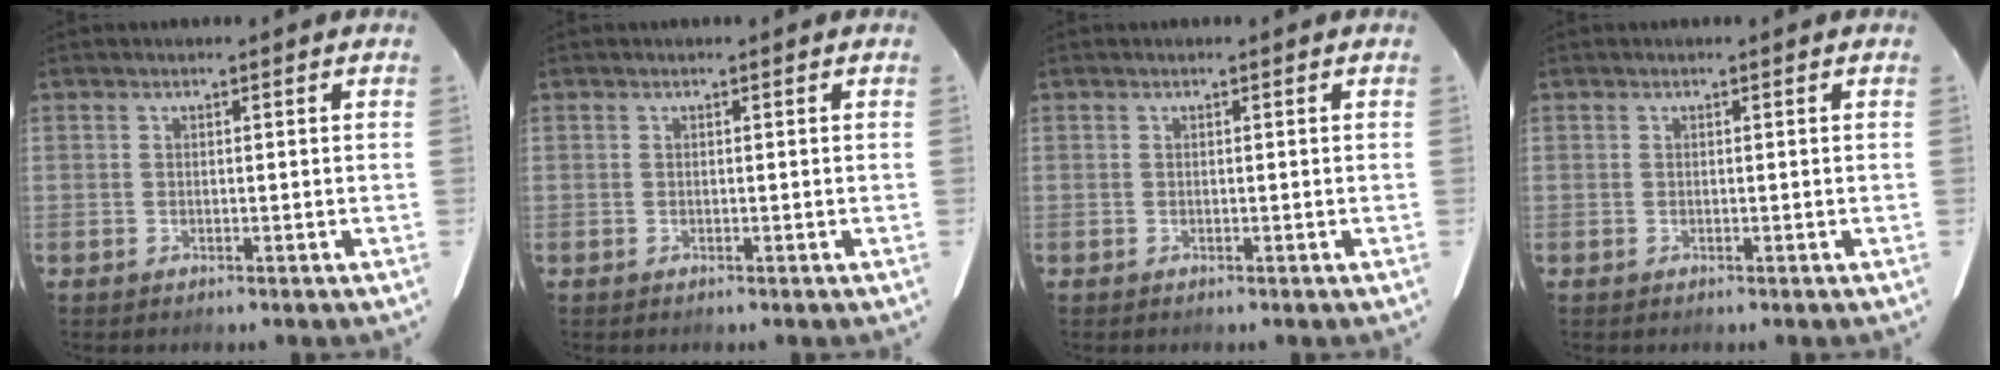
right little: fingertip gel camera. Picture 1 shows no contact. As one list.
[{"total": 0.0}, {"total": 0.0}, {"total": 0.0}]